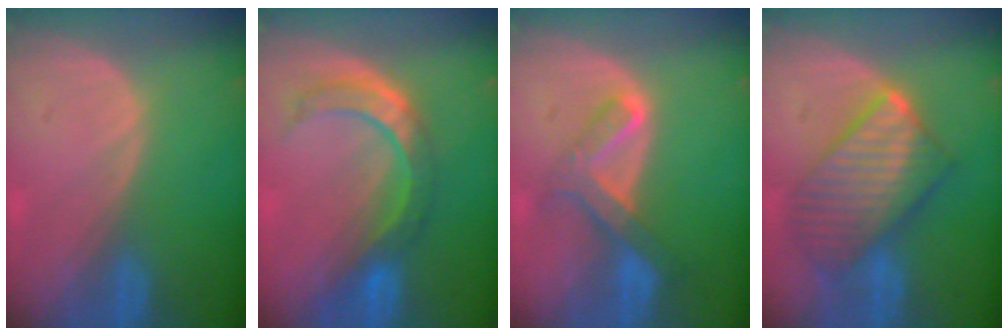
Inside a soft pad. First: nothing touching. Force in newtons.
{"total": 7.4, "press": 7.0, "slide": 2.4}
{"total": 6.6, "press": 5.8, "slide": 3.0}
{"total": 10.2, "press": 10.2, "slide": 0.8}